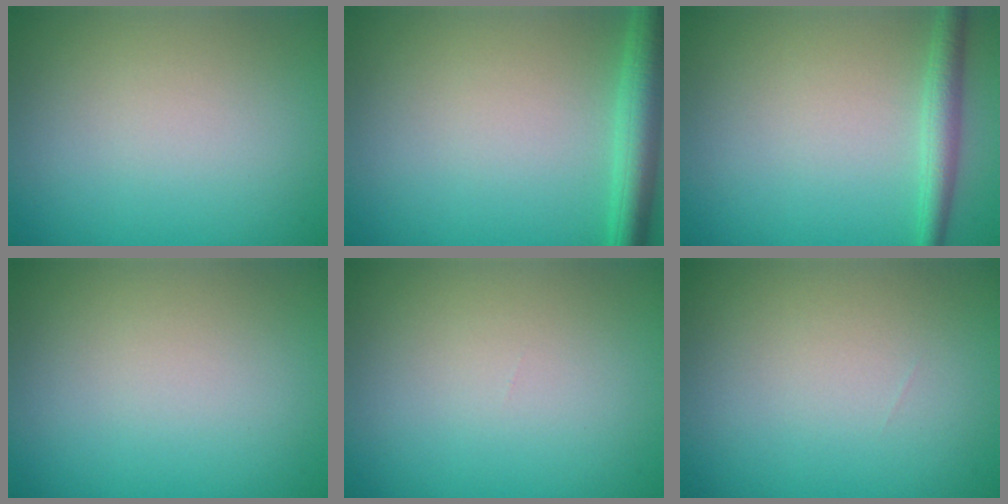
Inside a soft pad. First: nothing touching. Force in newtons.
{"total": 4.0, "press": 4.0, "slide": 0.2}
{"total": 2.4, "press": 2.4, "slide": 0.0}
{"total": 0.0}
{"total": 0.0}
{"total": 0.0}